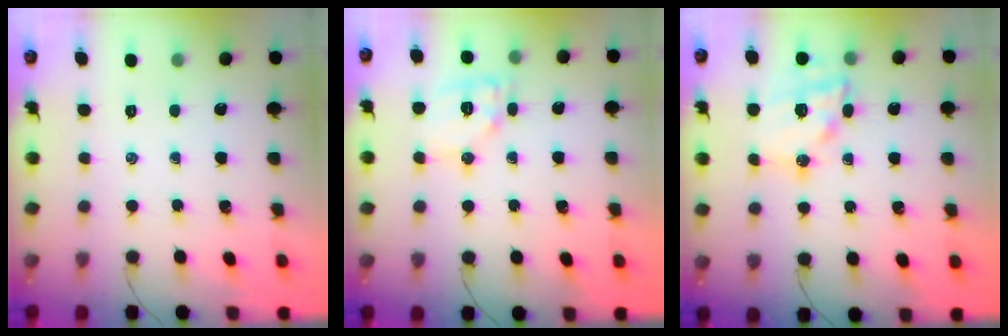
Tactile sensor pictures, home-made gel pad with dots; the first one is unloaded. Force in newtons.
{"total": 10.4, "press": 10.4, "slide": 0.5}
{"total": 15.0, "press": 14.6, "slide": 3.3}